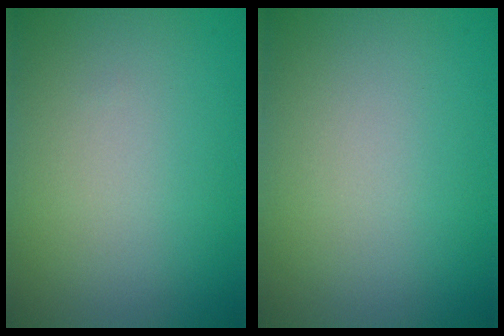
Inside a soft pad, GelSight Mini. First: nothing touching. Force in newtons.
{"total": 0.0}